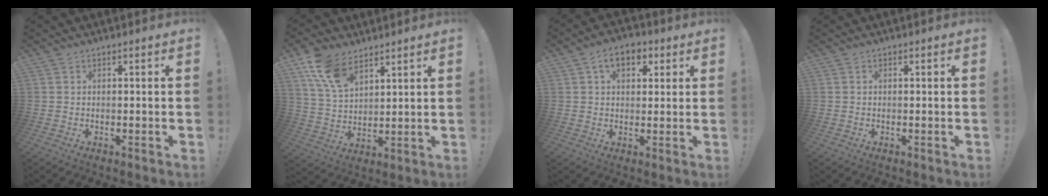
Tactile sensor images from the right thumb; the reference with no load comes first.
{"total": 12.2, "force": [8.0, 6.6, 6.3], "torque": [-0.123, -0.033, 0.158]}
{"total": 7.9, "force": [3.1, 5.0, 5.3], "torque": [-0.075, 0.005, 0.055]}
{"total": 0.0}